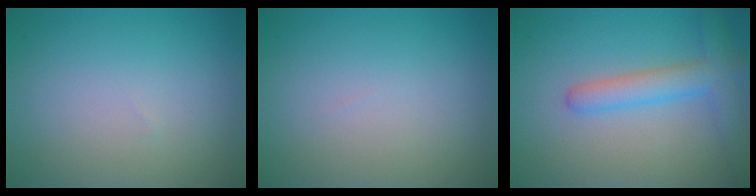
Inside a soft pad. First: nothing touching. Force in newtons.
{"total": 0.0}
{"total": 3.9, "press": 3.9, "slide": 0.2}